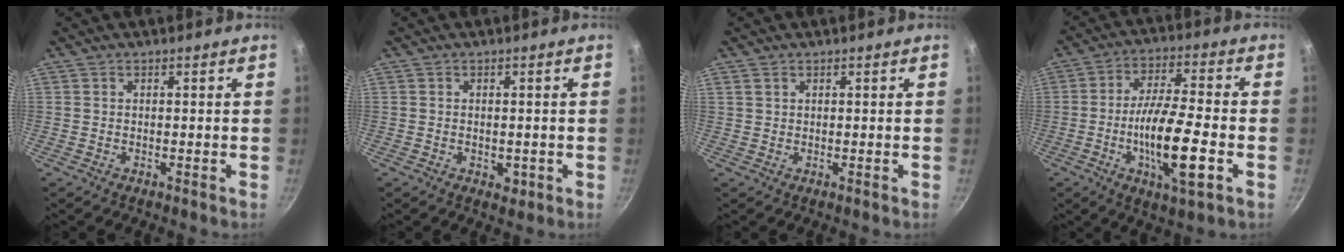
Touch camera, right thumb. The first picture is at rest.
{"total": 2.3, "force": [-0.5, 1.7, 1.5], "torque": [-0.017, -0.004, -0.006]}
{"total": 1.0, "force": [0.6, 0.7, 0.4], "torque": [-0.006, 0.002, 0.011]}
{"total": 14.8, "force": [-4.0, 3.7, 13.8], "torque": [-0.246, 0.016, -0.074]}